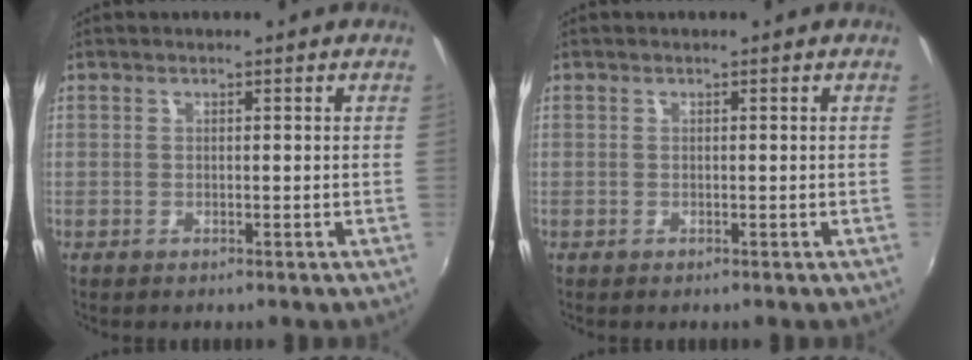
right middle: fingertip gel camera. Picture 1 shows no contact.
{"total": 0.0}